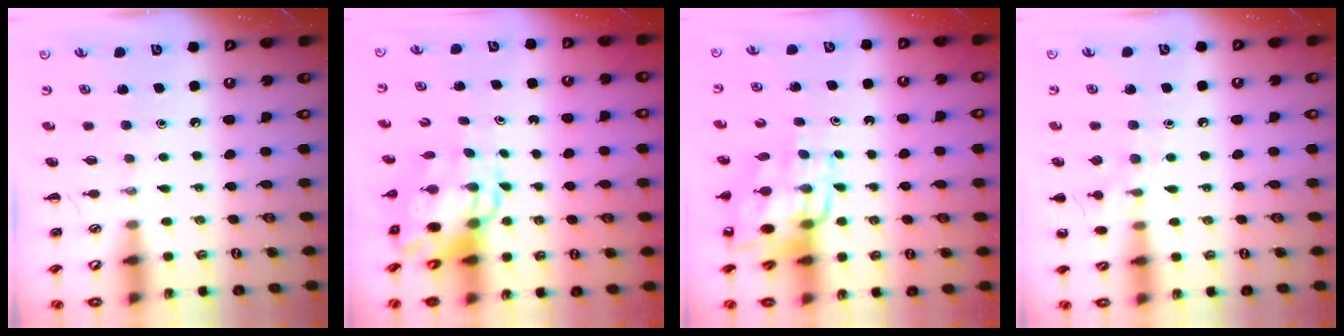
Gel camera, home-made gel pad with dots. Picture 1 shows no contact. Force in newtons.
{"total": 7.7, "press": 7.4, "slide": 2.2}
{"total": 13.0, "press": 12.7, "slide": 3.0}
{"total": 7.7, "press": 7.5, "slide": 1.8}